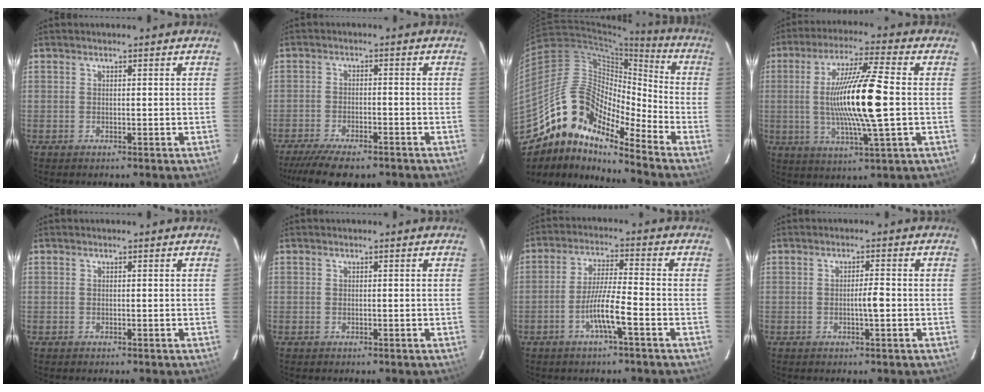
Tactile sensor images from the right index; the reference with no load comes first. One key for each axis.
{"total": 12.2, "fx": -9.8, "fy": 3.4, "fz": 6.4, "tx": -0.107, "ty": -0.011, "tz": -0.151}
{"total": 19.5, "fx": -13.6, "fy": 6.6, "fz": 12.2, "tx": -0.233, "ty": 0.046, "tz": -0.244}
{"total": 15.8, "fx": -0.5, "fy": 0.8, "fz": 15.8, "tx": -0.299, "ty": -0.003, "tz": -0.011}
{"total": 0.0}
{"total": 0.0}
{"total": 7.4, "fx": -3.1, "fy": 0.5, "fz": 6.7, "tx": -0.131, "ty": 0.007, "tz": -0.057}
{"total": 2.8, "fx": -0.5, "fy": 0.5, "fz": 2.7, "tx": -0.049, "ty": 0.002, "tz": -0.009}